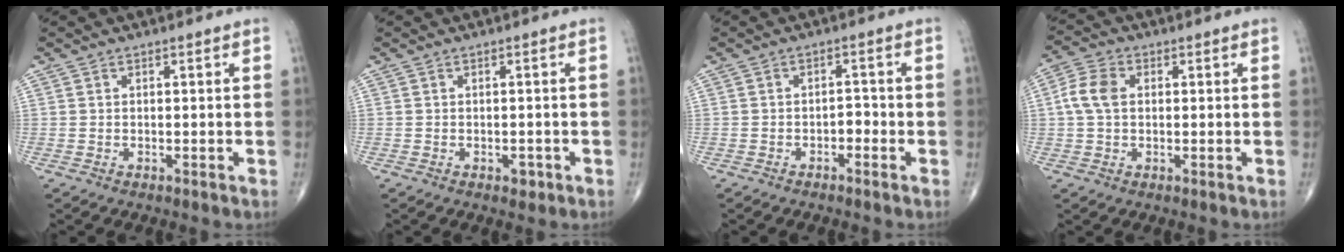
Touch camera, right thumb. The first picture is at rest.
{"total": 1.4, "force": [-0.7, 0.9, 0.8], "torque": [-0.005, 0.001, -0.009]}
{"total": 2.0, "force": [-1.1, 1.2, 1.1], "torque": [-0.006, 0.014, -0.021]}
{"total": 5.8, "force": [0.7, 3.9, 4.2], "torque": [-0.094, 0.014, 0.007]}